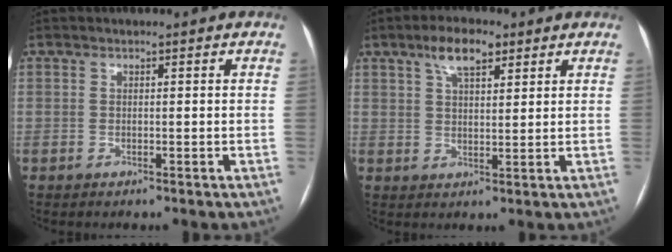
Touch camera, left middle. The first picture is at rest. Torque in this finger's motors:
{"motor_torque": [0.80, -0.55, 0.43, 0.02]}